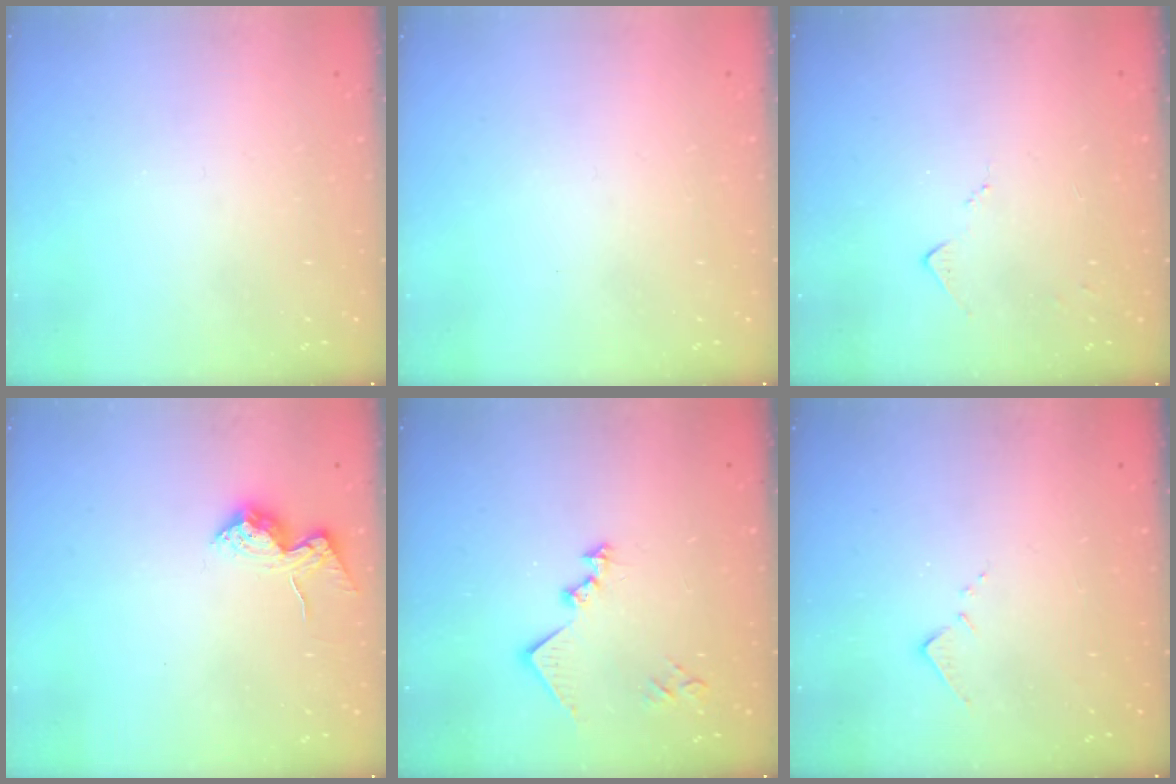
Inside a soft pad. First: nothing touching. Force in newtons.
{"total": 0.0}
{"total": 5.5, "press": 5.4, "slide": 0.8}
{"total": 13.6, "press": 13.5, "slide": 1.0}
{"total": 11.3, "press": 11.3, "slide": 0.9}
{"total": 7.4, "press": 7.4, "slide": 0.5}